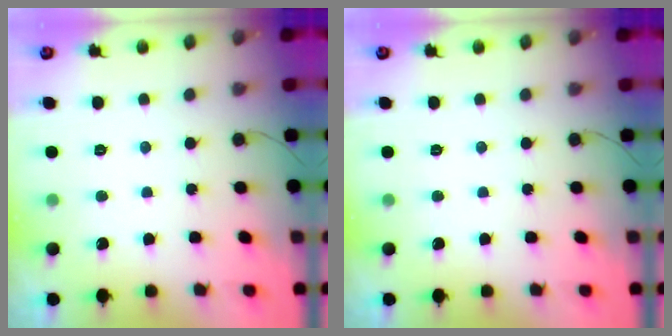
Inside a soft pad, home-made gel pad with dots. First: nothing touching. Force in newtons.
{"total": 0.0}